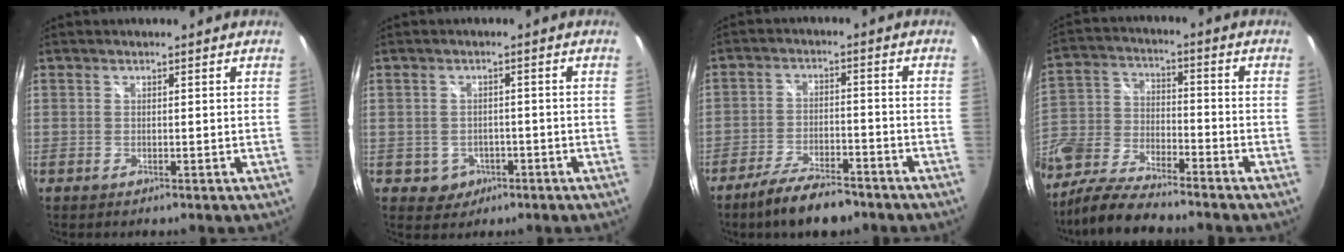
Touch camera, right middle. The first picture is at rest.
{"total": 3.9, "force": [-1.4, 3.5, 0.9], "torque": [-0.029, 0.005, -0.012]}
{"total": 9.5, "force": [-7.6, 2.7, 5.0], "torque": [-0.112, -0.010, -0.129]}
{"total": 15.8, "force": [-11.3, 6.7, 8.9], "torque": [-0.207, -0.023, -0.214]}